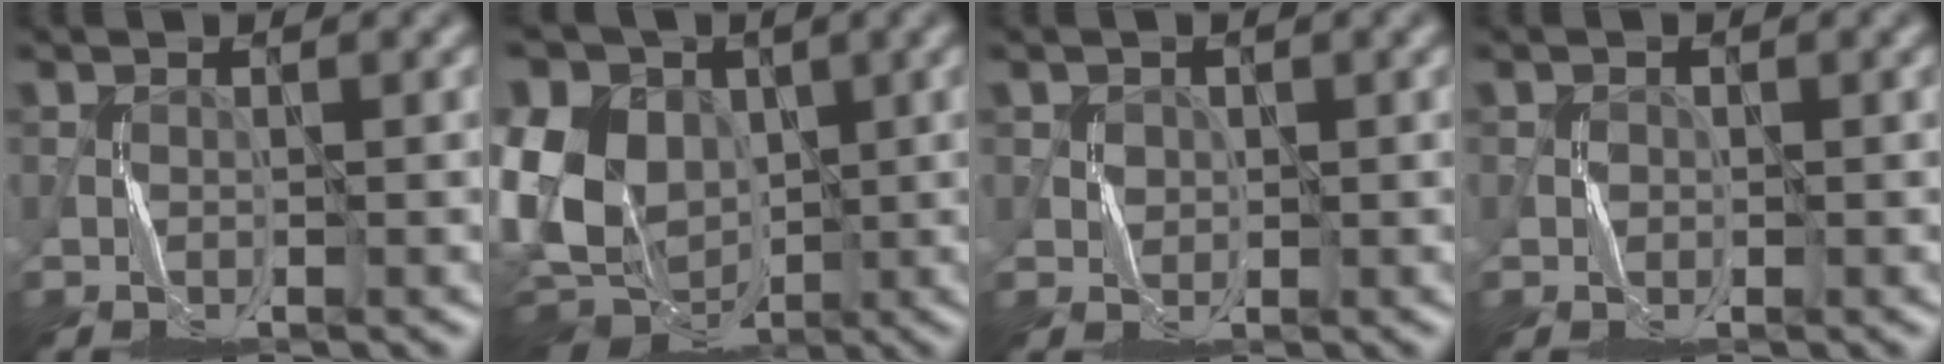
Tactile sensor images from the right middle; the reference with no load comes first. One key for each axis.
{"total": 14.9, "fx": 0.2, "fy": 11.4, "fz": 9.7, "tx": -0.209, "ty": 0.008, "tz": 0.002}
{"total": 1.7, "fx": 0.9, "fy": 1.5, "fz": 0.2, "tx": -0.014, "ty": 0.003, "tz": 0.023}
{"total": 0.8, "fx": 0.0, "fy": 0.8, "fz": -0.1, "tx": 0.003, "ty": 0.002, "tz": -0.001}